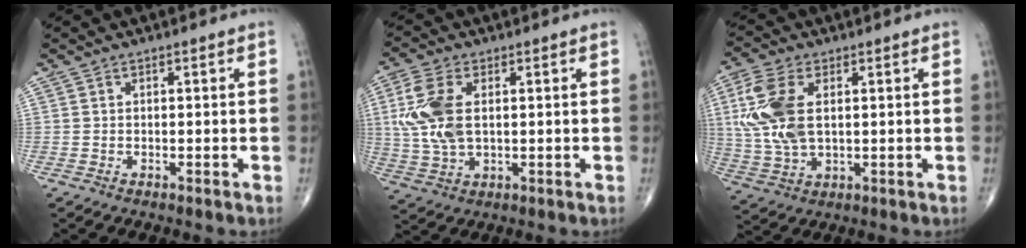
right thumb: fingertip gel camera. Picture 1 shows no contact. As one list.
[{"total": 10.5, "force": [1.6, 5.8, 8.5], "torque": [-0.199, -0.001, 0.033]}, {"total": 12.3, "force": [2.2, 6.8, 10.0], "torque": [-0.232, -0.002, 0.046]}]